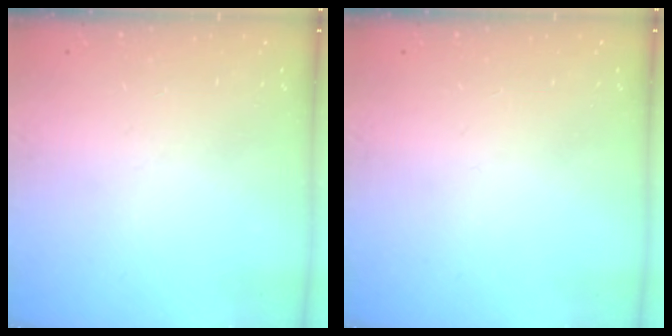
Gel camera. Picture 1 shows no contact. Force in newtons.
{"total": 0.0}